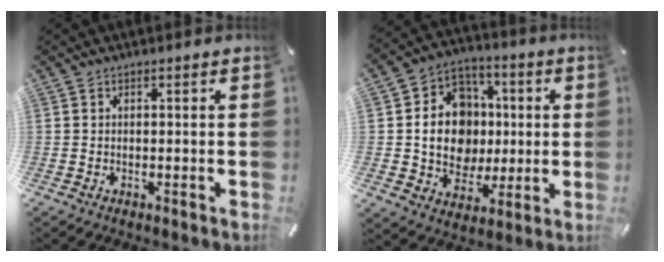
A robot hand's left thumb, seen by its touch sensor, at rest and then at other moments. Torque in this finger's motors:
{"motor_torque": [1.85, 2.04, 0.90, -0.83, 0.39]}